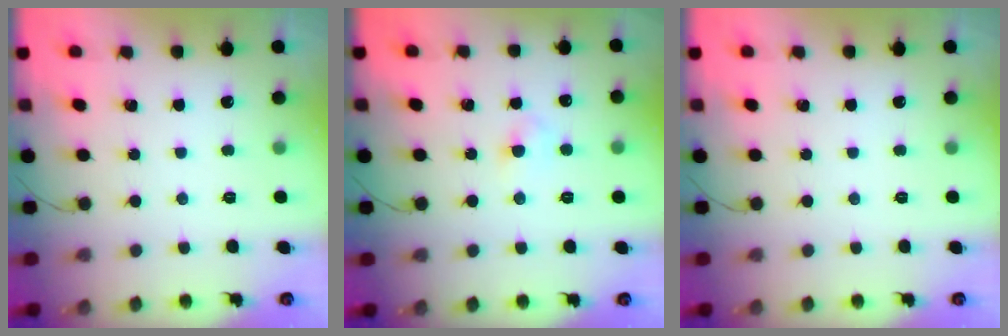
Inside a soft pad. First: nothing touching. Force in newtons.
{"total": 3.7, "press": 3.5, "slide": 1.2}
{"total": 0.0}